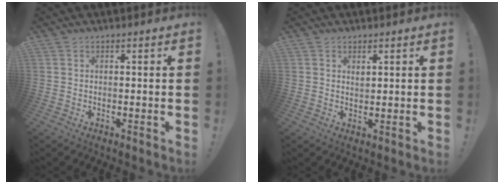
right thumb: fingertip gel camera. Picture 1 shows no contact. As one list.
[{"total": 1.8, "force": [1.2, 1.2, 0.6], "torque": [0.001, -0.007, 0.020]}]